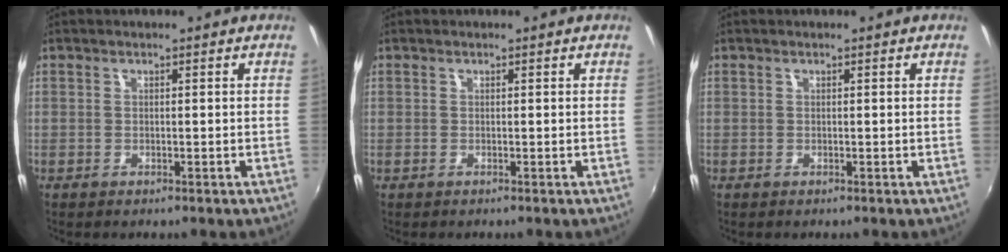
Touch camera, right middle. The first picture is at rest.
{"total": 0.0}
{"total": 0.0}